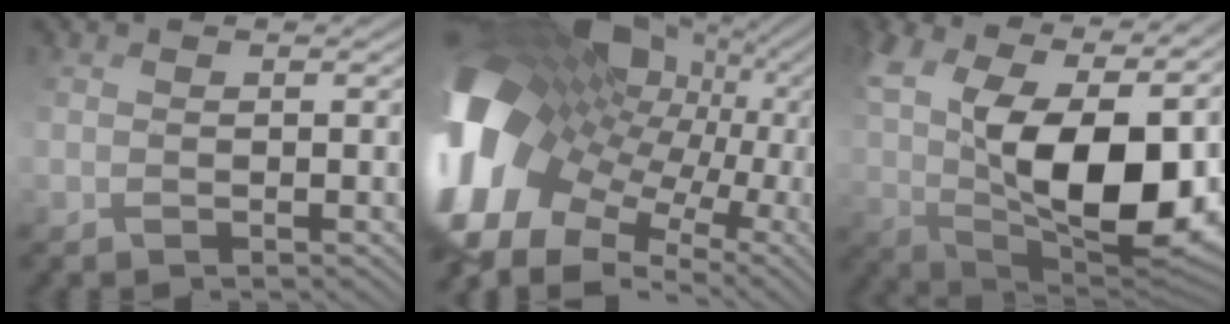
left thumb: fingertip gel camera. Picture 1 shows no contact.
{"total": 18.5, "force": [0.5, 13.0, 13.2], "torque": [-0.293, -0.010, 0.029]}
{"total": 18.1, "force": [5.6, 8.2, 15.2], "torque": [-0.266, 0.026, 0.103]}